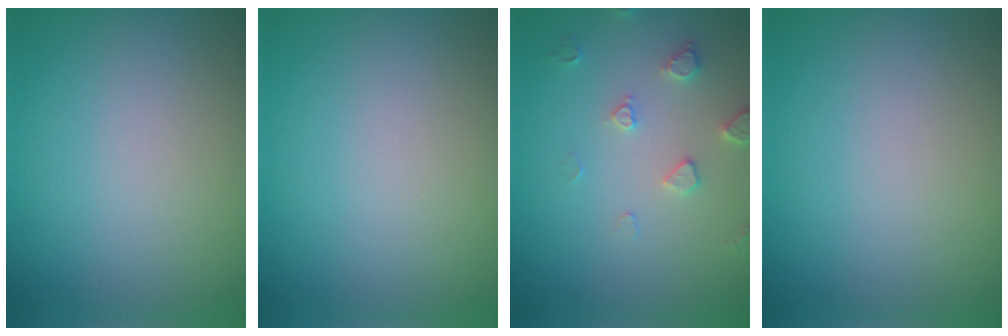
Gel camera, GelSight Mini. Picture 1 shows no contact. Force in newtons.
{"total": 0.0}
{"total": 2.2, "press": 2.2, "slide": 0.4}
{"total": 0.0}